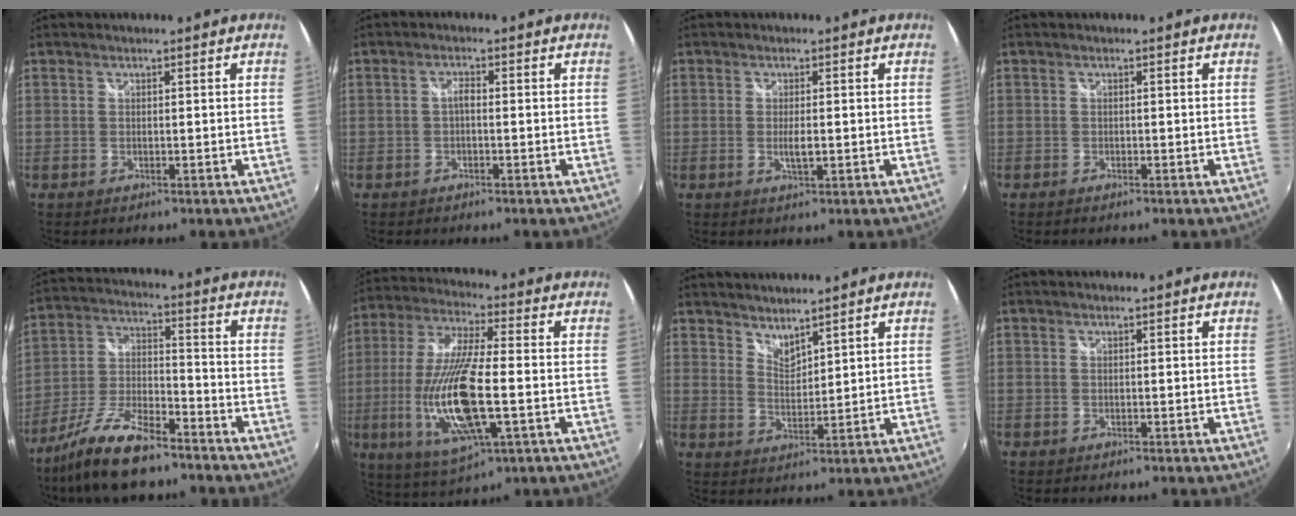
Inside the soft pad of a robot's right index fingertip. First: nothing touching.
{"total": 1.5, "force": [-0.4, 0.6, 1.3], "torque": [-0.026, 0.006, -0.010]}
{"total": 2.4, "force": [-0.3, 0.6, 2.3], "torque": [-0.042, -0.007, -0.003]}
{"total": 0.8, "force": [-0.7, 0.2, 0.4], "torque": [-0.010, -0.004, -0.014]}
{"total": 14.6, "force": [-10.8, 4.2, 8.8], "torque": [-0.192, -0.016, -0.201]}
{"total": 18.6, "force": [-4.0, 5.0, 17.5], "torque": [-0.358, -0.023, -0.069]}
{"total": 4.1, "force": [3.9, 0.8, 1.1], "torque": [-0.013, -0.003, 0.069]}
{"total": 0.0}